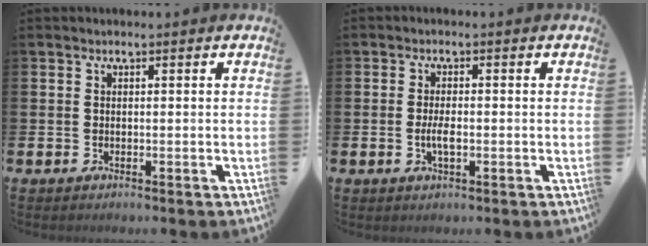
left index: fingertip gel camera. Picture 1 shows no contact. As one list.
[{"total": 2.4, "force": [-0.4, 0.8, 2.3], "torque": [-0.042, -0.001, -0.007]}]